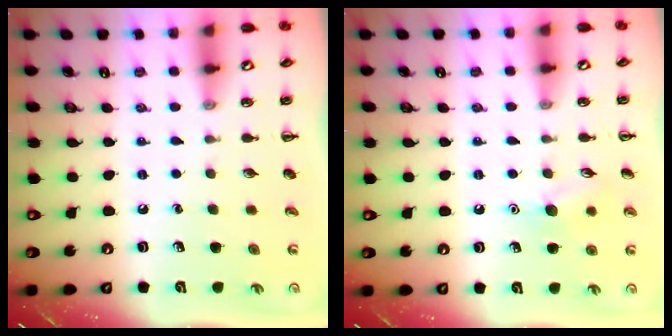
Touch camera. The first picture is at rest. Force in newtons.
{"total": 7.5, "press": 7.3, "slide": 1.6}